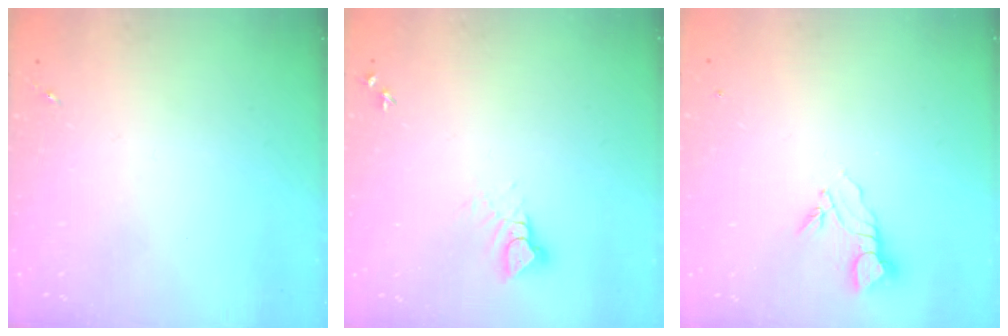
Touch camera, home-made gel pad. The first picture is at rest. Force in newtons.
{"total": 4.0, "press": 3.9, "slide": 0.4}
{"total": 4.2, "press": 4.2, "slide": 0.1}